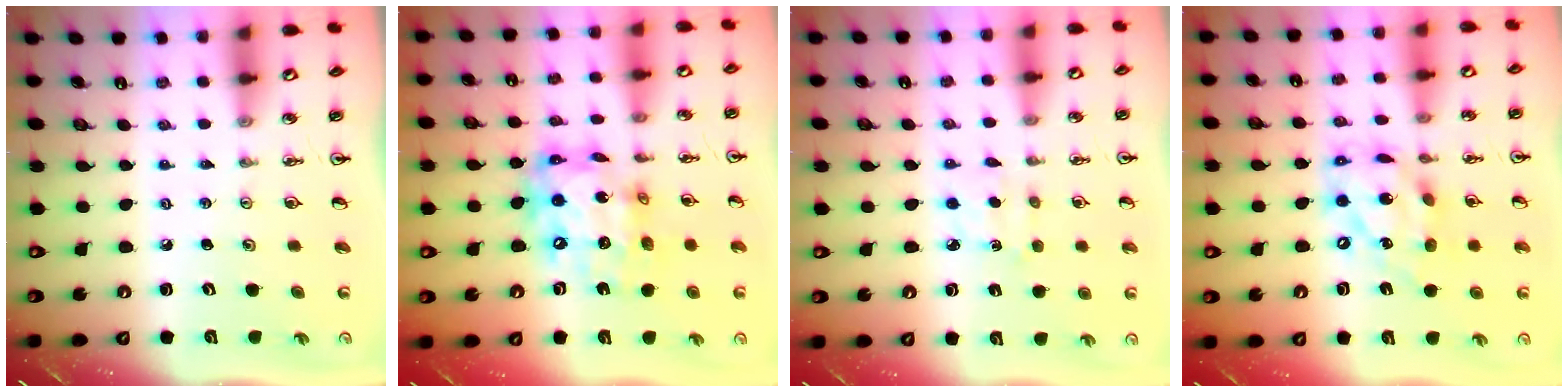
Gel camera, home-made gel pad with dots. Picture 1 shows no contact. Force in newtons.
{"total": 16.6, "press": 16.6, "slide": 1.6}
{"total": 4.7, "press": 4.7, "slide": 0.3}
{"total": 16.2, "press": 16.1, "slide": 1.7}